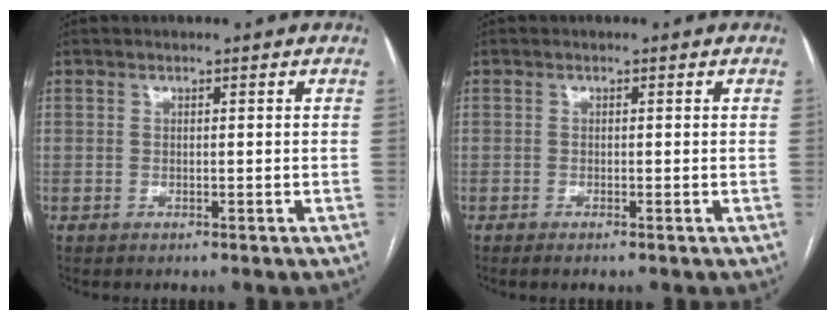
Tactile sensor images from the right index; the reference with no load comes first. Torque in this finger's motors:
{"motor_torque": [0.01, 0.06, 0.11, 0.01]}